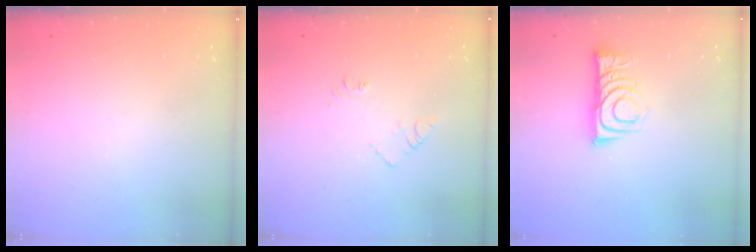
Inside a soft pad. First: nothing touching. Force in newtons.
{"total": 5.9, "press": 5.8, "slide": 0.8}
{"total": 9.0, "press": 9.0, "slide": 1.1}